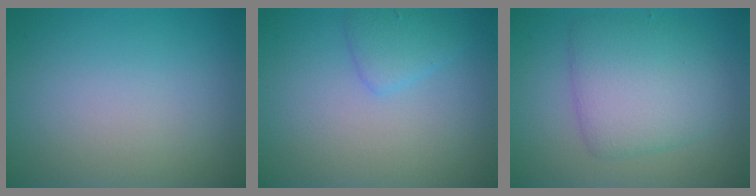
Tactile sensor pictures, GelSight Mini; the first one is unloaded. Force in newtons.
{"total": 1.9, "press": 1.9, "slide": 0.1}
{"total": 5.0, "press": 5.0, "slide": 0.1}